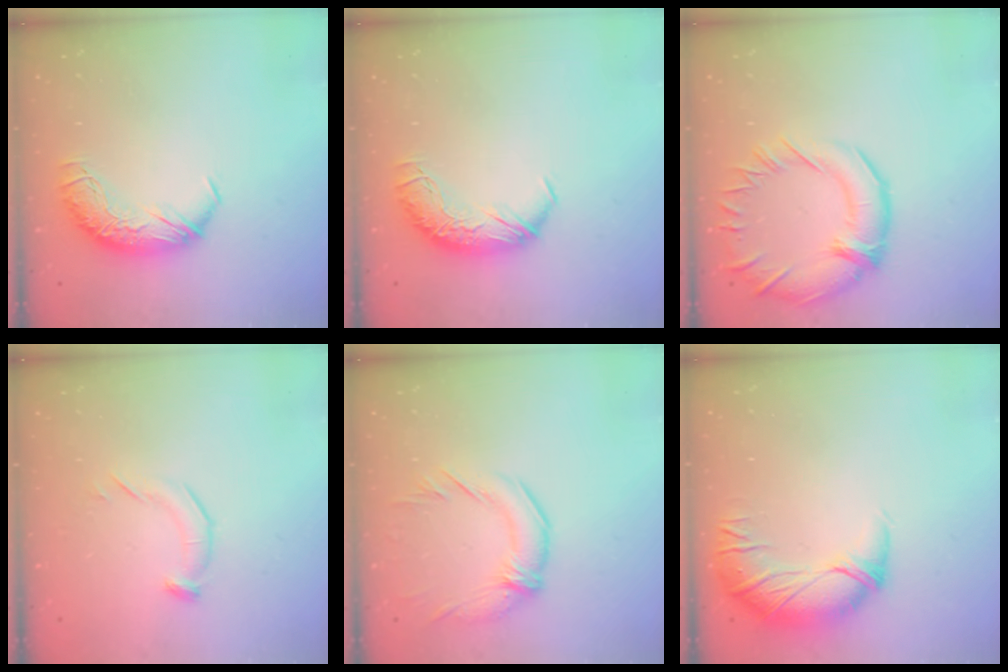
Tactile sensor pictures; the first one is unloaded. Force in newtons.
{"total": 0.0}
{"total": 6.1, "press": 5.9, "slide": 1.7}
{"total": 4.9, "press": 4.8, "slide": 0.6}
{"total": 2.8, "press": 1.9, "slide": 2.2}
{"total": 2.9, "press": 0.7, "slide": 2.8}